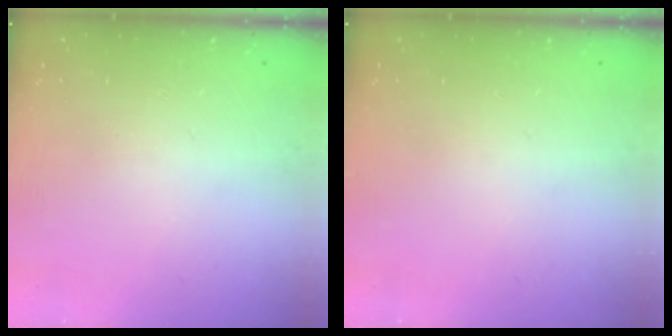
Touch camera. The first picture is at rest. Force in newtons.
{"total": 0.0}